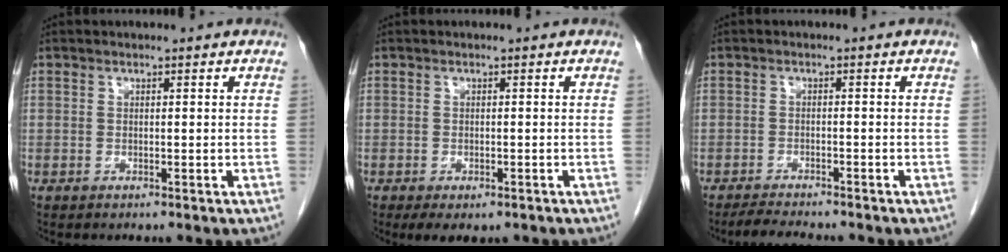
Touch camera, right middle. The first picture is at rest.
{"total": 4.0, "force": [-2.7, 1.9, 2.4], "torque": [-0.033, -0.009, -0.033]}
{"total": 4.3, "force": [-3.9, 0.1, 1.6], "torque": [-0.034, -0.018, -0.064]}